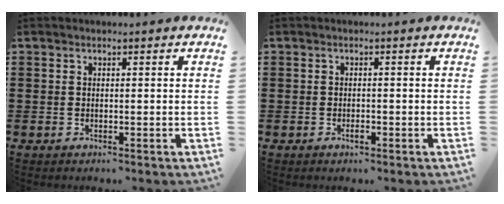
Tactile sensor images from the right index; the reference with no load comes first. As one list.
[{"total": 1.1, "force": [-0.6, 0.4, 0.9], "torque": [-0.019, -0.004, -0.010]}]